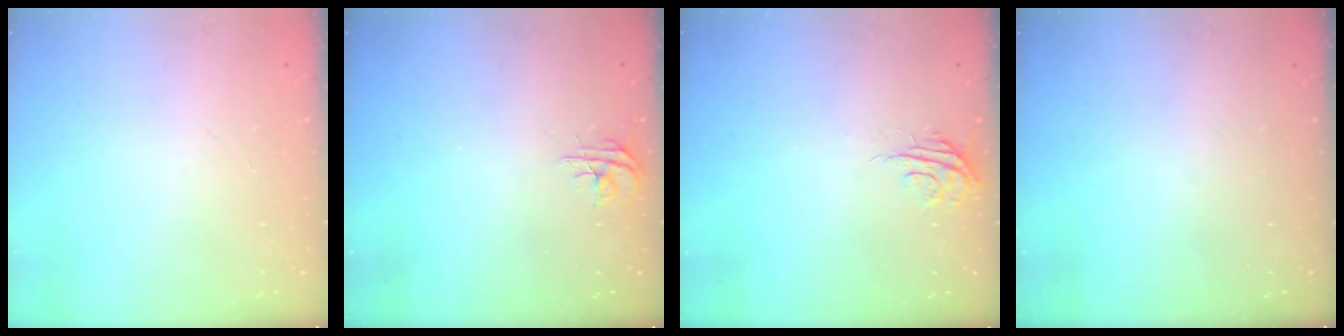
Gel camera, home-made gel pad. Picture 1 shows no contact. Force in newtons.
{"total": 4.7, "press": 4.7, "slide": 0.3}
{"total": 5.7, "press": 5.7, "slide": 0.7}
{"total": 0.0}